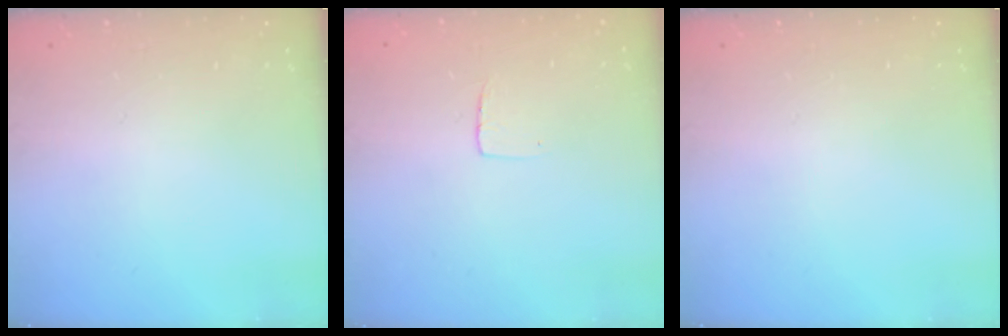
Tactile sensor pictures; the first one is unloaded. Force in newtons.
{"total": 4.5, "press": 4.5, "slide": 0.4}
{"total": 0.0}